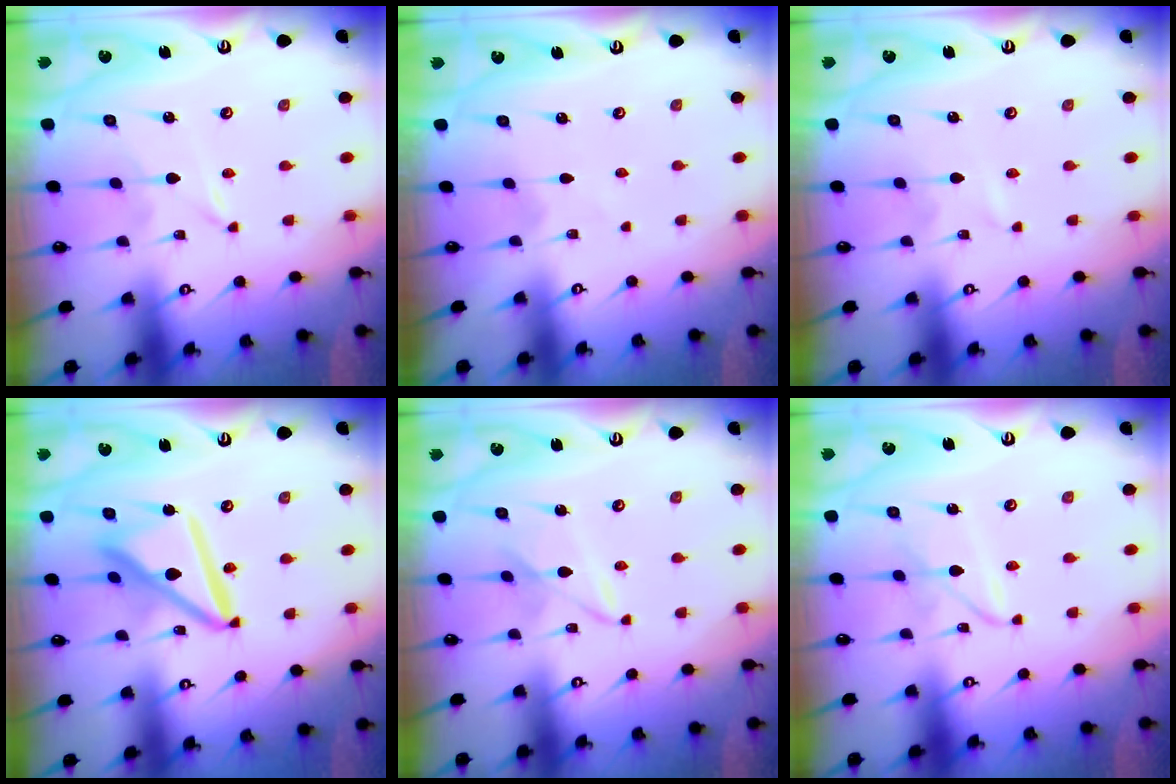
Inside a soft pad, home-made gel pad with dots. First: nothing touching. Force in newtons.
{"total": 1.6, "press": 1.6, "slide": 0.2}
{"total": 0.0}
{"total": 14.2, "press": 14.1, "slide": 1.5}
{"total": 4.5, "press": 4.5, "slide": 0.4}
{"total": 3.0, "press": 2.9, "slide": 0.3}